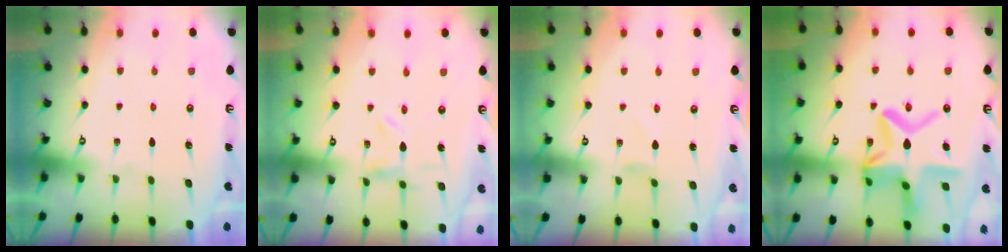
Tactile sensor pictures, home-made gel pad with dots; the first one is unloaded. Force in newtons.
{"total": 0.0}
{"total": 0.8, "press": 0.8, "slide": 0.1}
{"total": 18.2, "press": 18.1, "slide": 1.6}